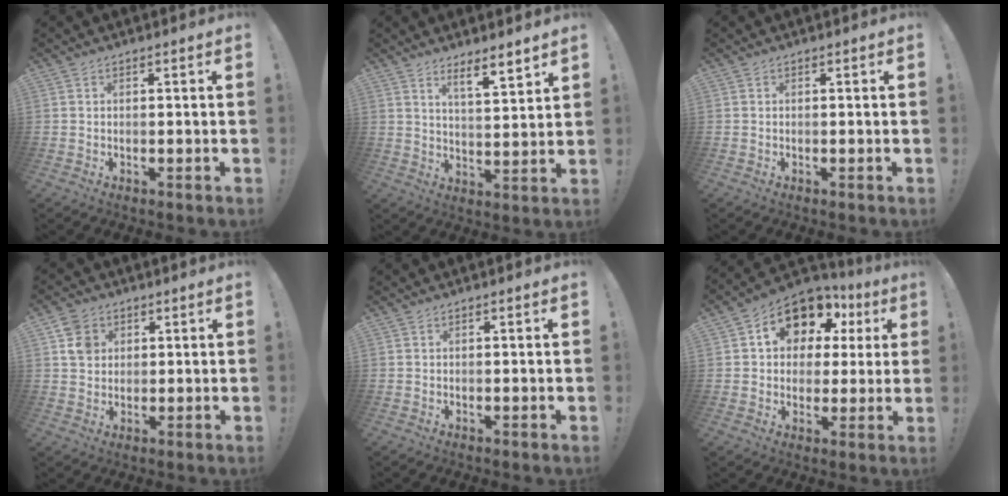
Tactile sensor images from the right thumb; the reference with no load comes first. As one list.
[{"total": 7.2, "force": [5.6, 0.6, 4.4], "torque": [-0.060, -0.047, 0.092]}, {"total": 0.0}, {"total": 7.0, "force": [2.8, 5.8, 2.8], "torque": [-0.037, -0.004, 0.056]}, {"total": 0.0}, {"total": 13.5, "force": [6.4, 9.5, 7.1], "torque": [-0.109, -0.036, 0.116]}]